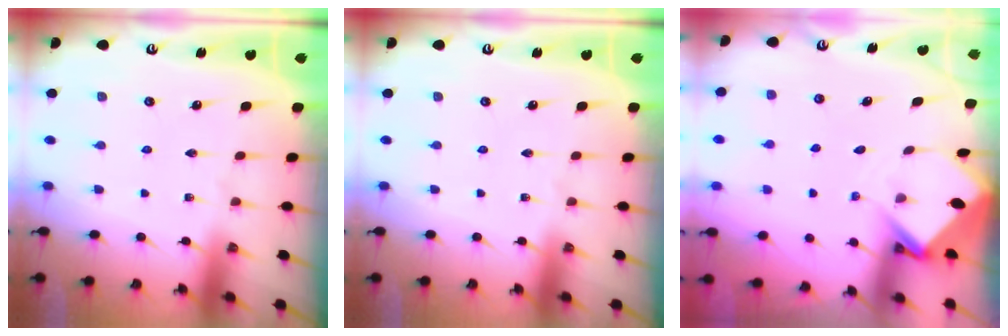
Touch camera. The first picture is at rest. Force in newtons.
{"total": 0.0}
{"total": 3.2, "press": 3.2, "slide": 0.2}